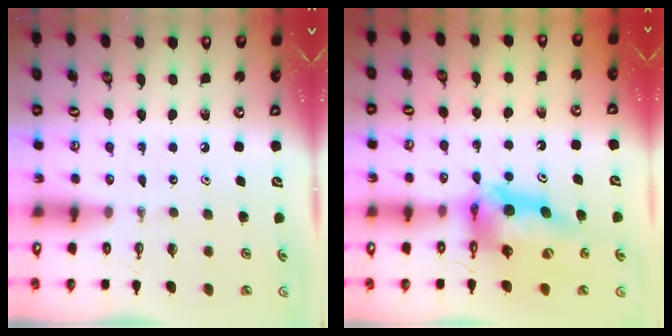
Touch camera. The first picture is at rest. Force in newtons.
{"total": 15.7, "press": 15.6, "slide": 1.4}